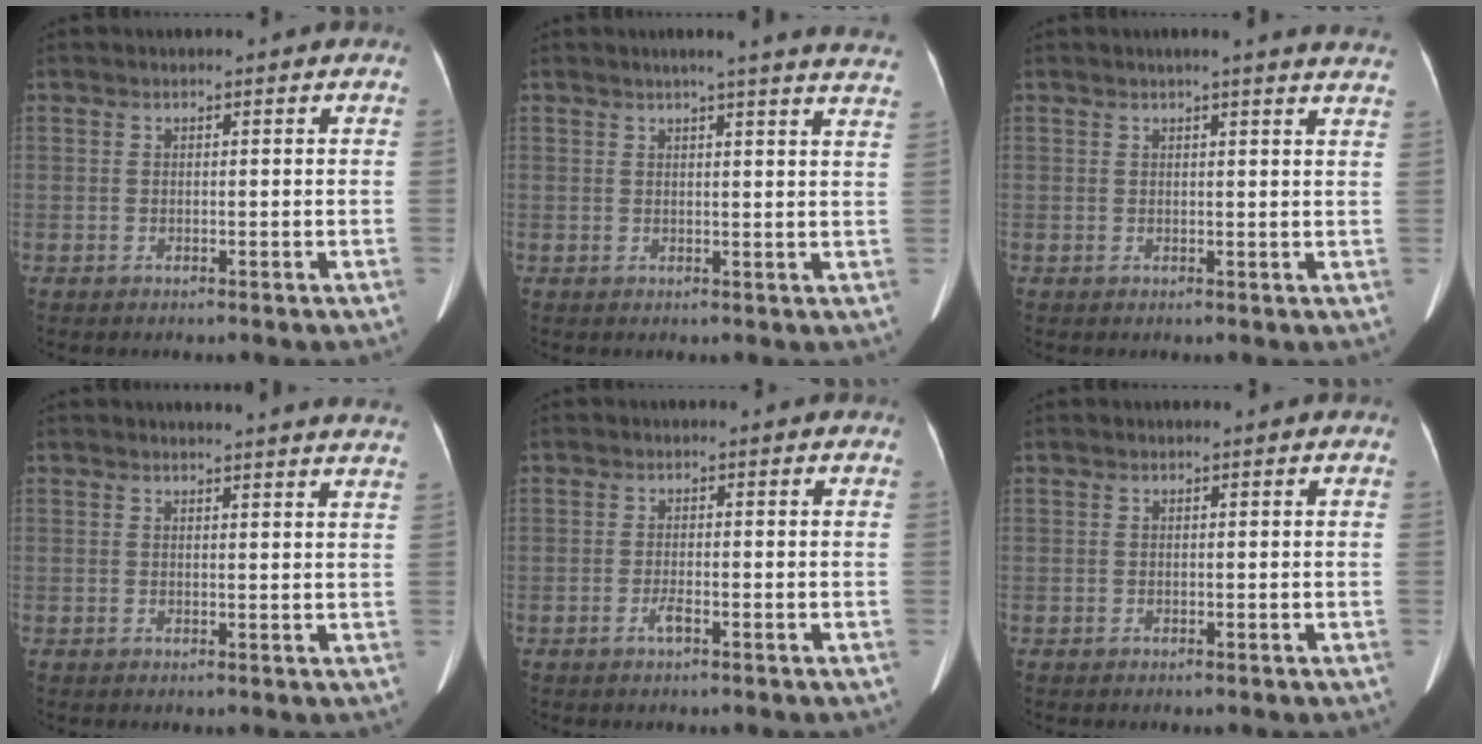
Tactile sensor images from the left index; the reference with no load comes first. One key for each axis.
{"total": 15.2, "fx": 13.6, "fy": 0.0, "fz": 6.7, "tx": -0.082, "ty": -0.026, "tz": 0.144}
{"total": 10.5, "fx": 9.5, "fy": 0.4, "fz": 4.5, "tx": -0.047, "ty": -0.007, "tz": 0.086}
{"total": 11.6, "fx": 11.3, "fy": 0.0, "fz": 2.7, "tx": -0.022, "ty": -0.036, "tz": 0.107}
{"total": 1.5, "fx": -0.9, "fy": 0.1, "fz": 1.2, "tx": -0.028, "ty": -0.003, "tz": -0.016}
{"total": 0.0}